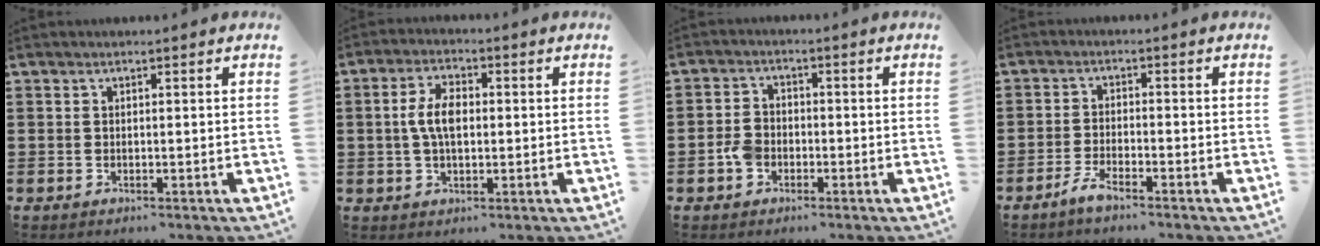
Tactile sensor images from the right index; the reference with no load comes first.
{"total": 5.8, "force": [0.2, 2.8, 5.0], "torque": [-0.106, 0.009, 0.000]}
{"total": 3.6, "force": [-1.3, 2.7, 2.0], "torque": [-0.061, -0.002, -0.031]}
{"total": 2.9, "force": [-2.4, 0.4, 1.6], "torque": [-0.042, 0.002, -0.050]}